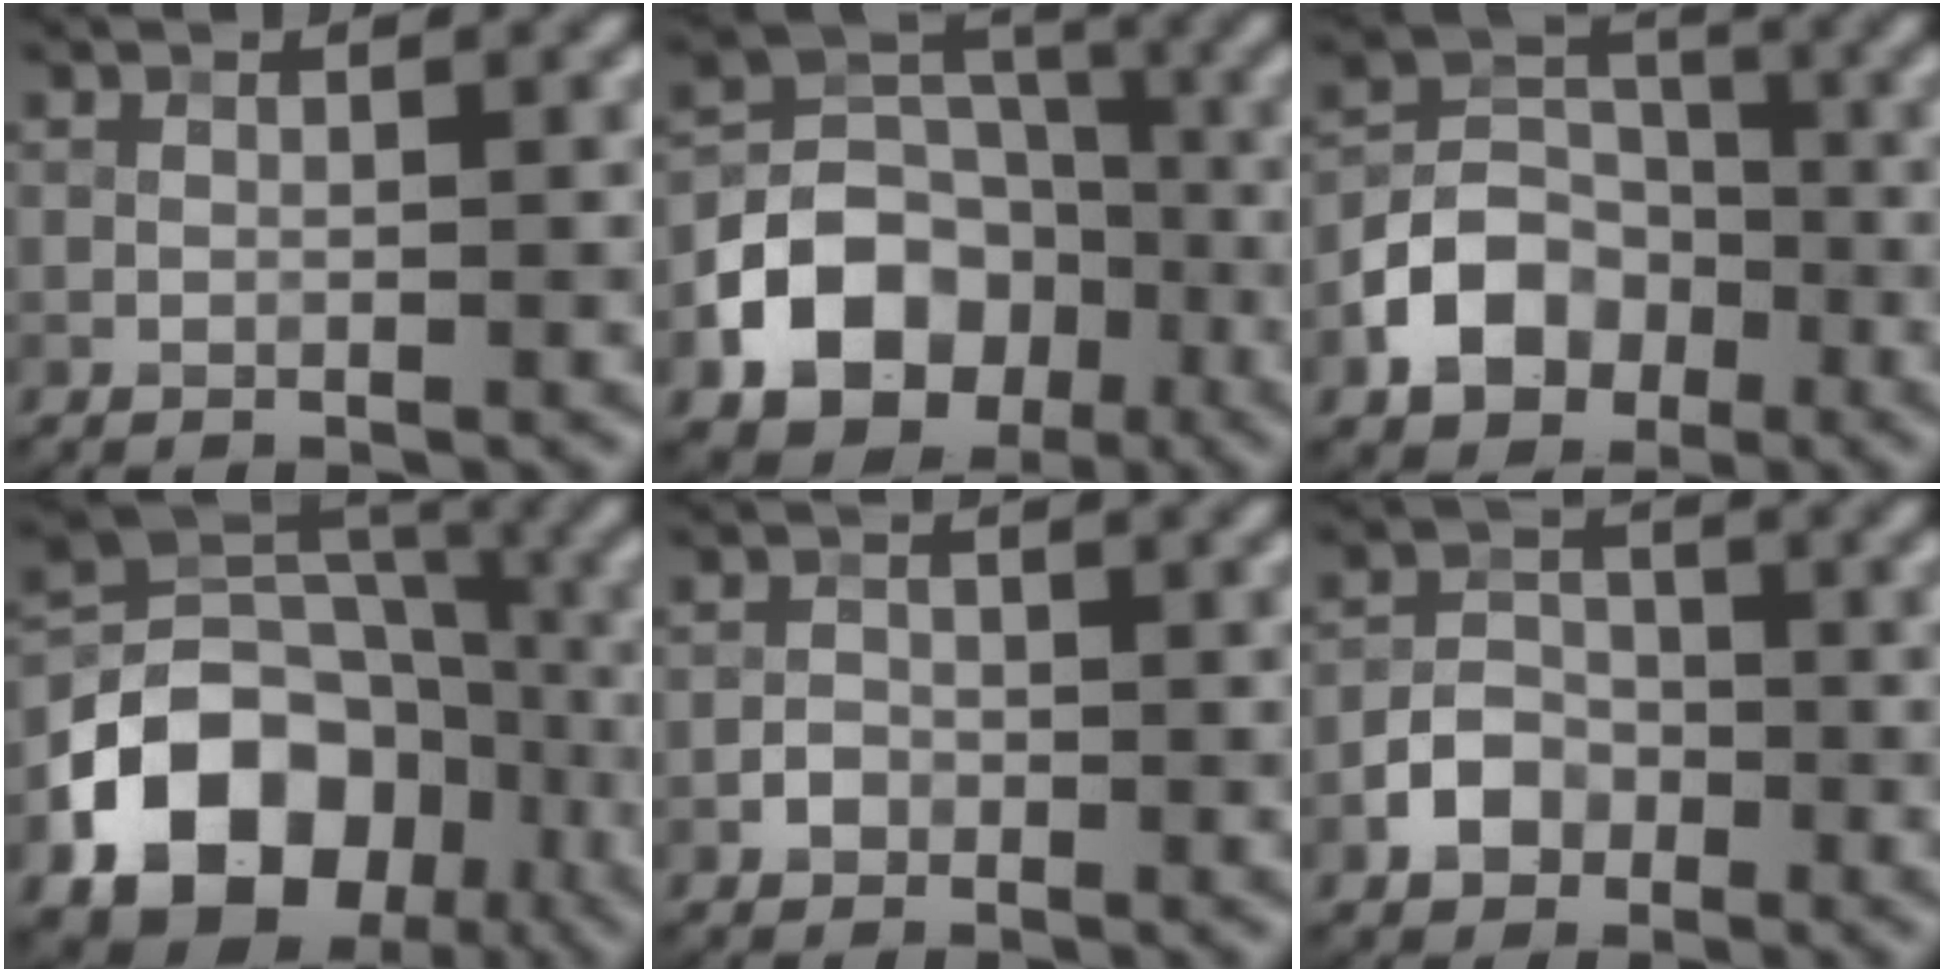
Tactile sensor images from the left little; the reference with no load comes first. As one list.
[{"total": 10.4, "force": [-4.2, 8.2, 4.9], "torque": [-0.070, 0.005, -0.096]}, {"total": 6.5, "force": [-2.9, 4.9, 3.0], "torque": [-0.047, -0.001, -0.061]}, {"total": 14.2, "force": [-6.2, 10.7, 6.9], "torque": [-0.127, 0.007, -0.123]}, {"total": 1.4, "force": [-0.7, 1.1, 0.4], "torque": [-0.003, 0.003, -0.016]}, {"total": 3.5, "force": [-1.8, 2.7, 1.4], "torque": [-0.020, 0.007, -0.034]}]